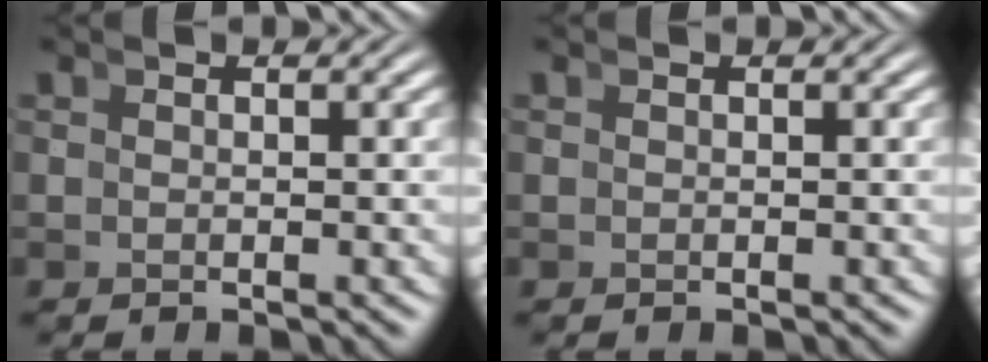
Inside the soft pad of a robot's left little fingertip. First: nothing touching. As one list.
[{"total": 0.0}]